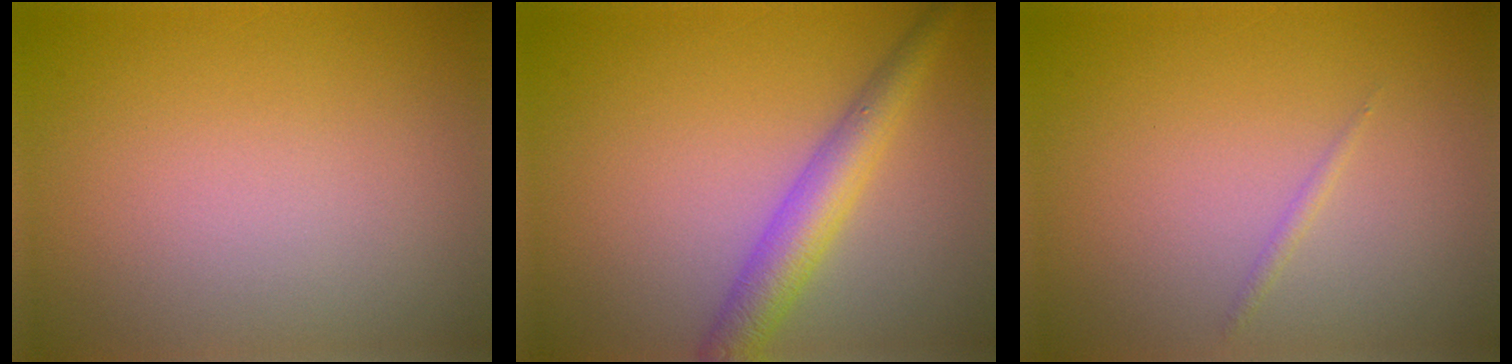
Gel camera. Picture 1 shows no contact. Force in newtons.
{"total": 4.2, "press": 4.2, "slide": 0.1}
{"total": 0.6, "press": 0.6, "slide": 0.0}